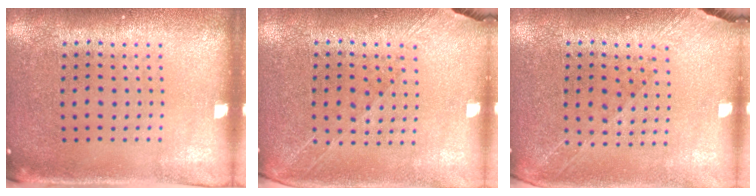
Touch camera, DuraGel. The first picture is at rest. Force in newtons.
{"total": 1.3, "press": 1.2, "slide": 0.6}
{"total": 1.3, "press": 1.2, "slide": 0.5}